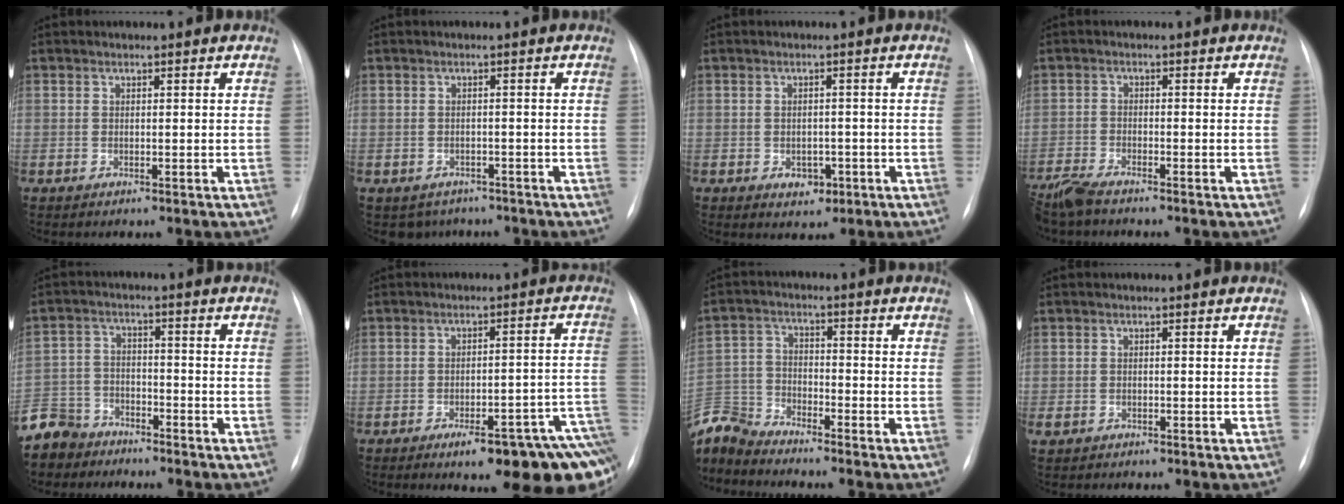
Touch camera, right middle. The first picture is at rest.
{"total": 3.8, "force": [-3.0, 2.3, 0.2], "torque": [0.002, 0.009, -0.039]}
{"total": 3.0, "force": [-1.3, 2.1, 1.7], "torque": [-0.018, 0.004, -0.008]}
{"total": 4.6, "force": [-4.1, 0.4, 2.1], "torque": [-0.044, -0.017, -0.080]}
{"total": 10.3, "force": [-8.6, 5.6, 1.5], "torque": [-0.053, 0.004, -0.160]}
{"total": 17.5, "force": [-11.7, 2.7, 12.7], "torque": [-0.066, 0.028, -0.144]}
{"total": 9.4, "force": [-9.2, 1.7, 1.2], "torque": [-0.040, 0.009, -0.187]}
{"total": 2.1, "force": [-1.4, 1.4, 0.7], "torque": [-0.018, -0.002, -0.019]}